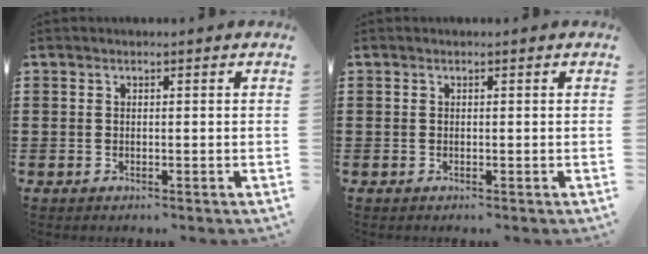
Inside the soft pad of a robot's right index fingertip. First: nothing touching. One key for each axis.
{"total": 0.0}